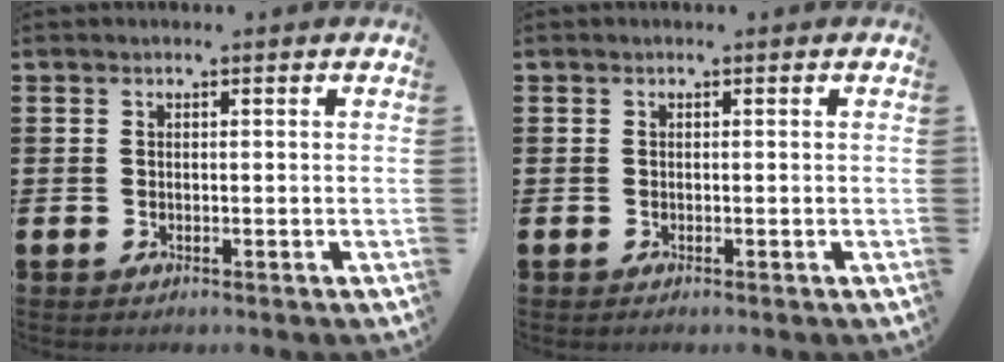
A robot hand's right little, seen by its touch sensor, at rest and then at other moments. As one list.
[{"total": 0.0}]